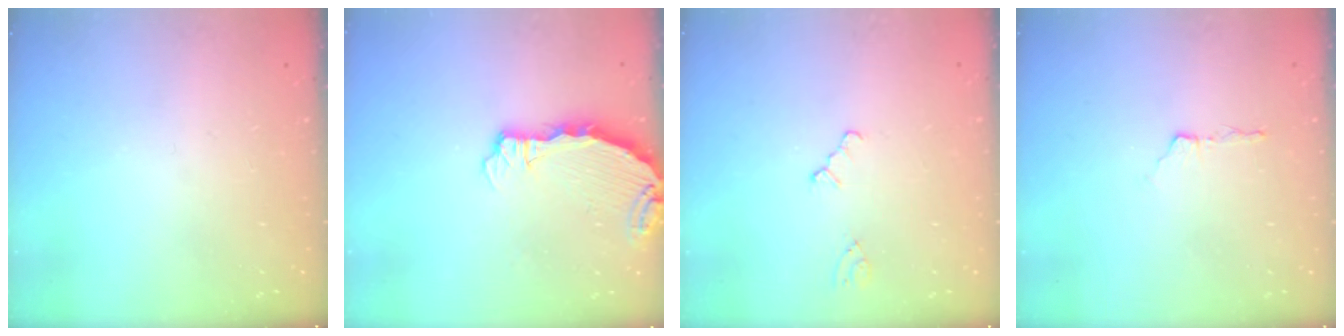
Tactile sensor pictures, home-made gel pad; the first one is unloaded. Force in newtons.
{"total": 4.4, "press": 4.3, "slide": 0.7}
{"total": 0.5, "press": 0.5, "slide": 0.2}
{"total": 3.9, "press": 3.9, "slide": 0.5}